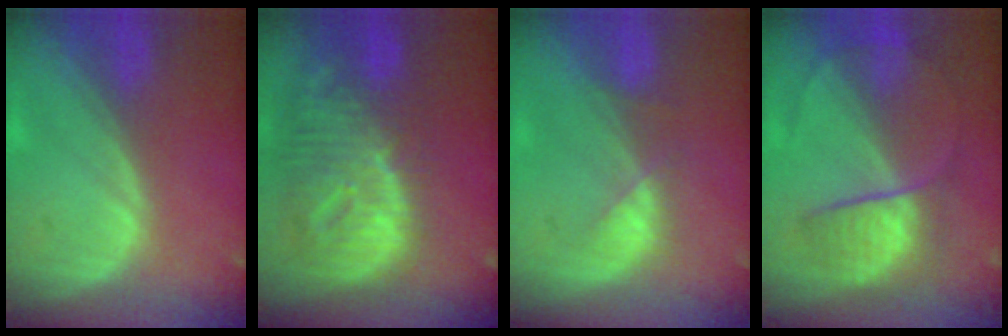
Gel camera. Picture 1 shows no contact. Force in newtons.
{"total": 12.4, "press": 10.7, "slide": 6.3}
{"total": 2.9, "press": 2.9, "slide": 0.7}
{"total": 6.7, "press": 6.5, "slide": 1.6}